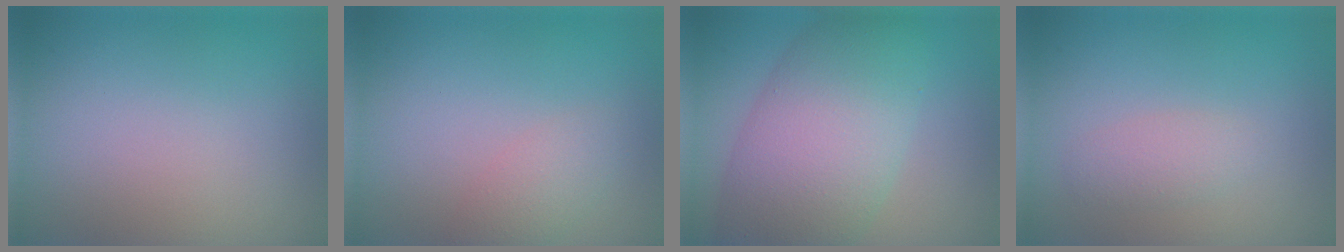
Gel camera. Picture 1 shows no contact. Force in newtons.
{"total": 2.0, "press": 2.0, "slide": 0.1}
{"total": 10.2, "press": 10.2, "slide": 0.1}
{"total": 1.7, "press": 1.7, "slide": 0.2}